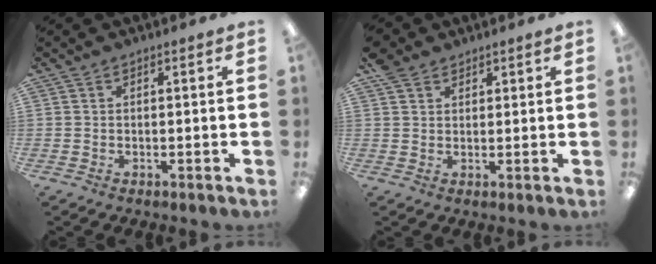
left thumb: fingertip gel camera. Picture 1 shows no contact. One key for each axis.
{"total": 4.1, "fx": 2.8, "fy": 2.8, "fz": 1.0, "tx": -0.030, "ty": 0.002, "tz": 0.057}